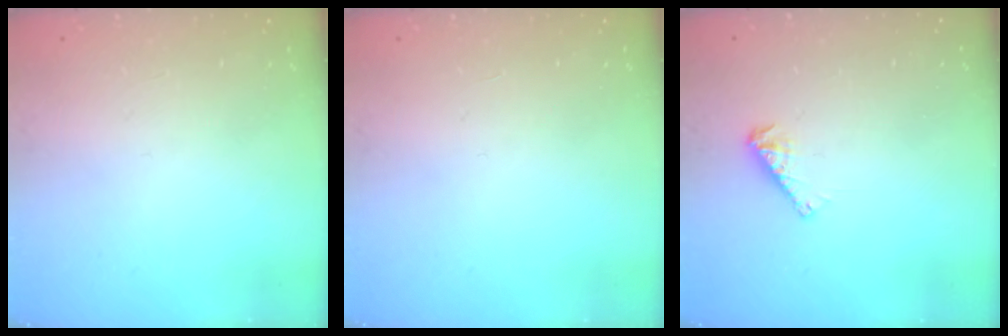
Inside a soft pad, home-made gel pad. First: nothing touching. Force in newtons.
{"total": 0.0}
{"total": 3.7, "press": 3.7, "slide": 0.5}